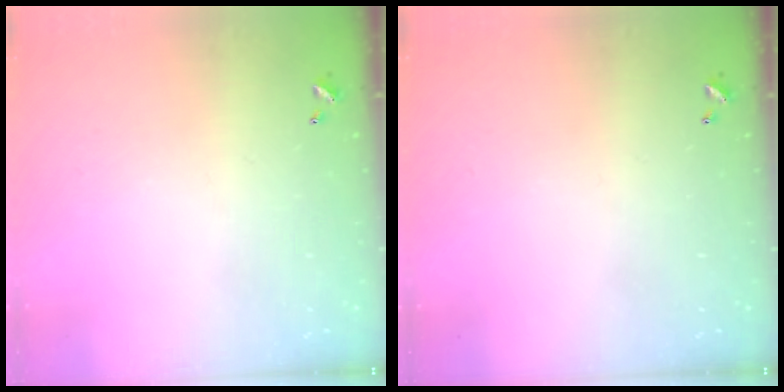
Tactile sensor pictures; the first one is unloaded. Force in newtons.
{"total": 0.0}